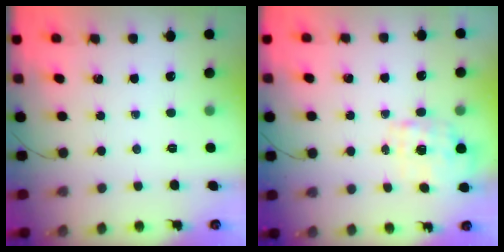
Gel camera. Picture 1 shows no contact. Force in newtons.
{"total": 1.8, "press": 1.7, "slide": 0.6}